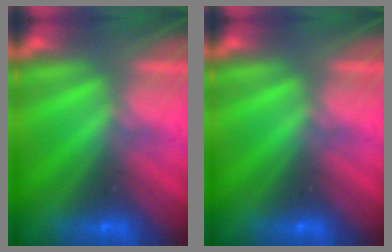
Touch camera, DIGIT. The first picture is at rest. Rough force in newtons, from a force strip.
{"total": 0.0}